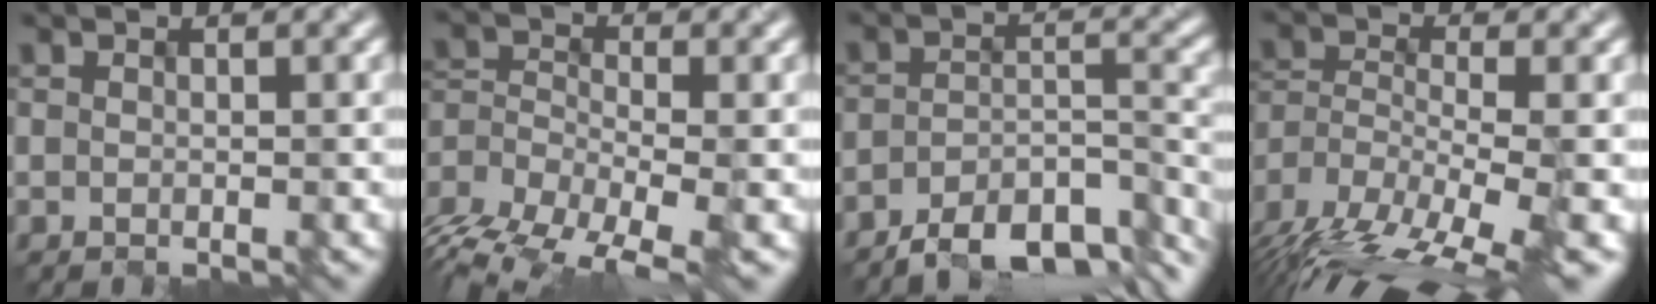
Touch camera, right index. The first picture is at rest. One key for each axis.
{"total": 8.5, "fx": -5.5, "fy": 4.3, "fz": 4.9, "tx": -0.093, "ty": -0.003, "tz": -0.079}
{"total": 8.1, "fx": -6.5, "fy": 2.4, "fz": 4.2, "tx": -0.066, "ty": -0.011, "tz": -0.102}
{"total": 13.7, "fx": -9.4, "fy": 5.2, "fz": 8.5, "tx": -0.160, "ty": -0.007, "tz": -0.129}